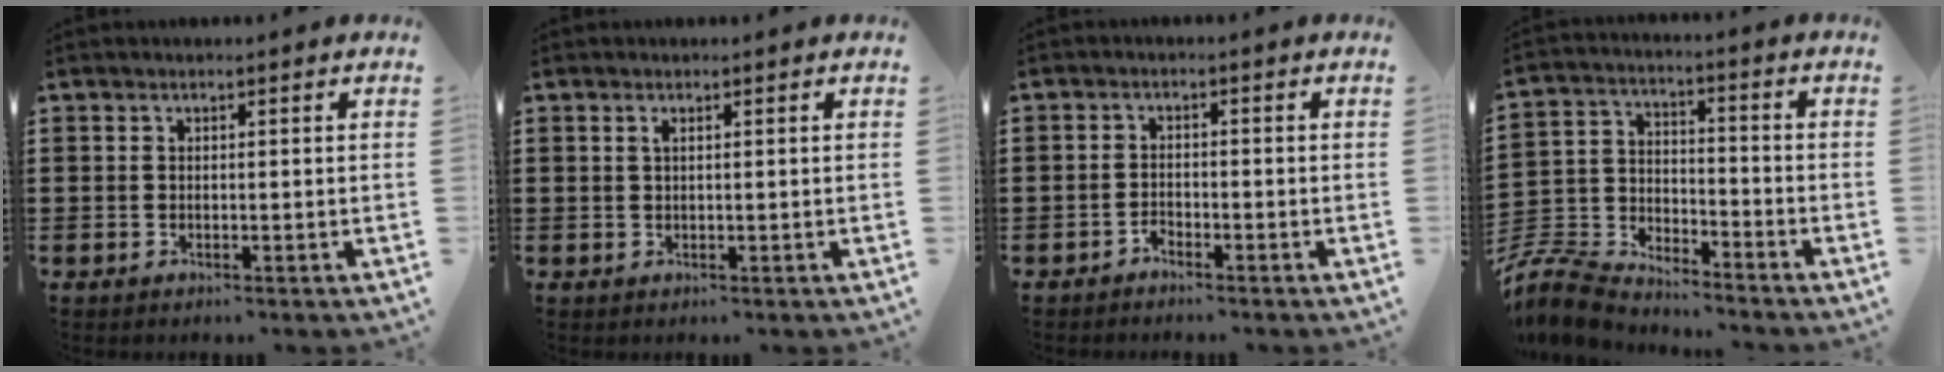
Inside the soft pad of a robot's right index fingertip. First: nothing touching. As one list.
[{"total": 0.7, "force": [0.2, 0.1, 0.6], "torque": [-0.014, 0.000, 0.003]}, {"total": 1.6, "force": [-1.5, 0.4, 0.2], "torque": [-0.009, 0.003, -0.032]}, {"total": 7.9, "force": [-7.6, 1.8, 1.4], "torque": [-0.061, 0.003, -0.162]}]